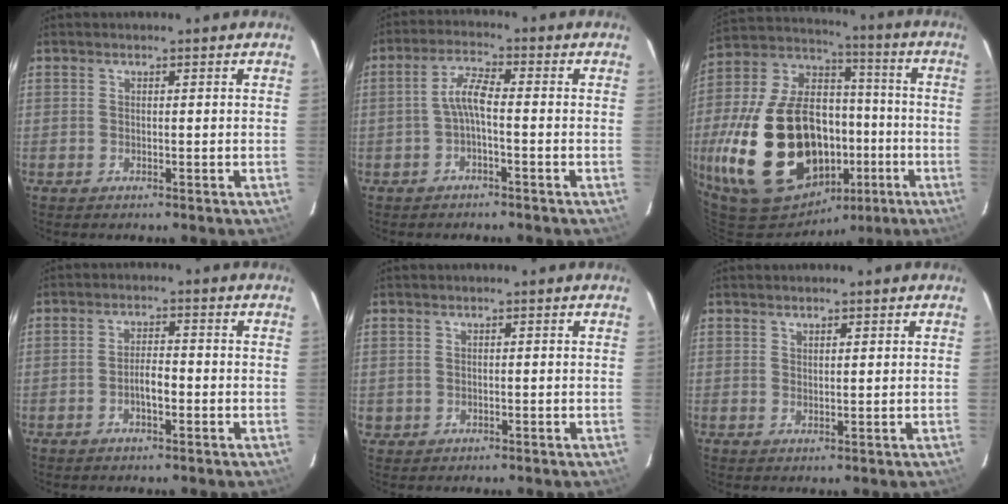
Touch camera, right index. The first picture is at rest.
{"total": 3.9, "force": [-1.4, 0.7, 3.6], "torque": [-0.078, 0.014, -0.029]}
{"total": 29.7, "force": [-9.6, 19.2, 20.6], "torque": [-0.436, 0.017, -0.130]}
{"total": 3.1, "force": [-1.3, 1.0, 2.6], "torque": [-0.053, 0.006, -0.022]}
{"total": 1.7, "force": [0.0, 1.7, 0.1], "torque": [0.001, 0.002, 0.000]}
{"total": 1.5, "force": [1.2, 0.5, 0.8], "torque": [-0.011, 0.001, 0.022]}